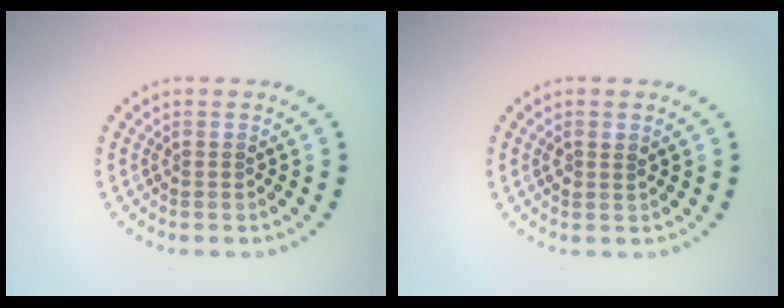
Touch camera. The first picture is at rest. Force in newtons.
{"total": 1.0, "press": 0.9, "slide": 0.4}